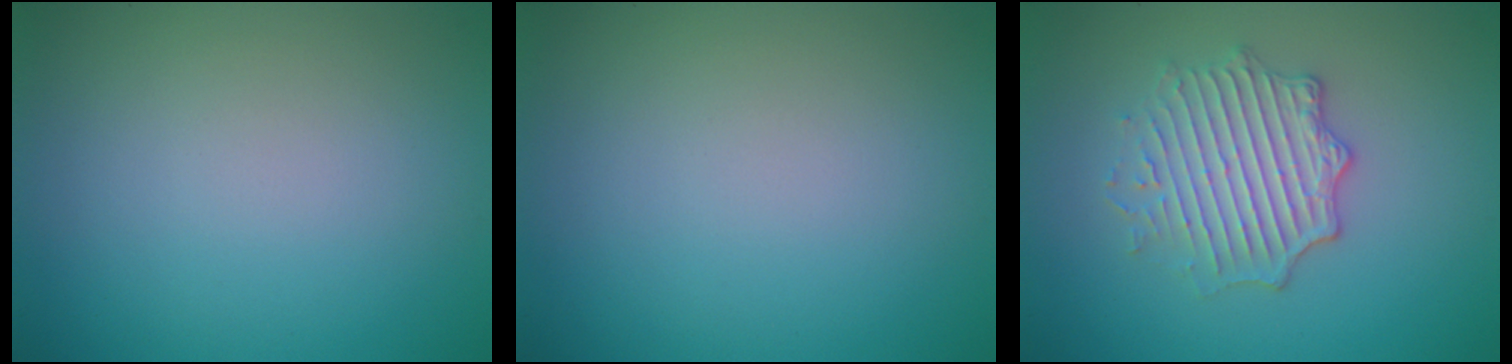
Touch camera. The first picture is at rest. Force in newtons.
{"total": 0.0}
{"total": 4.1, "press": 3.6, "slide": 1.8}